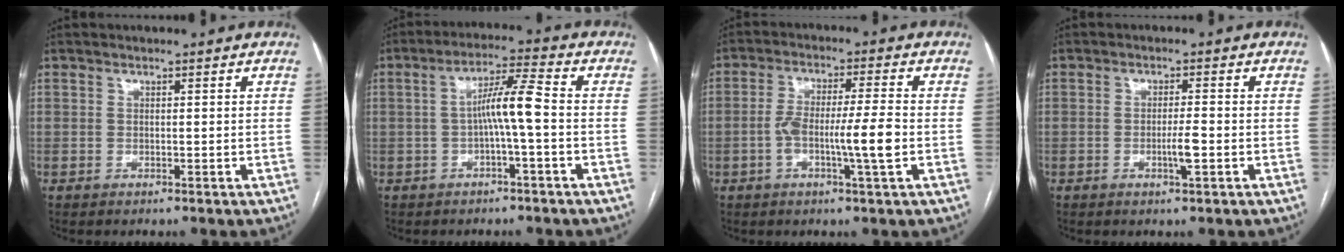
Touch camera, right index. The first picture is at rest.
{"total": 6.4, "force": [-0.8, -0.1, 6.4], "torque": [-0.116, 0.020, -0.014]}
{"total": 8.2, "force": [-2.0, -0.3, 8.0], "torque": [-0.148, 0.005, -0.037]}
{"total": 2.9, "force": [-0.9, -0.2, 2.7], "torque": [-0.051, -0.004, -0.015]}